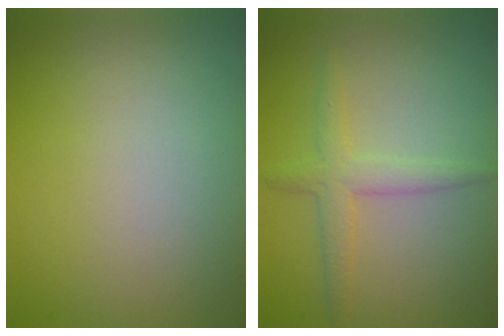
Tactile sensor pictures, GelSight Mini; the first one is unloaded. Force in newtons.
{"total": 2.5, "press": 2.5, "slide": 0.1}